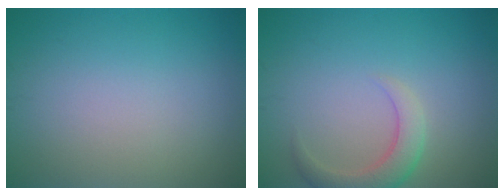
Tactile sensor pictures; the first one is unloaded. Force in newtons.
{"total": 3.0, "press": 3.0, "slide": 0.3}